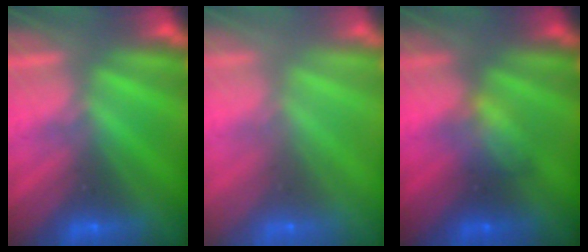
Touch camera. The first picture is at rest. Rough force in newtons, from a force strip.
{"total": 8.9}
{"total": 2.3}